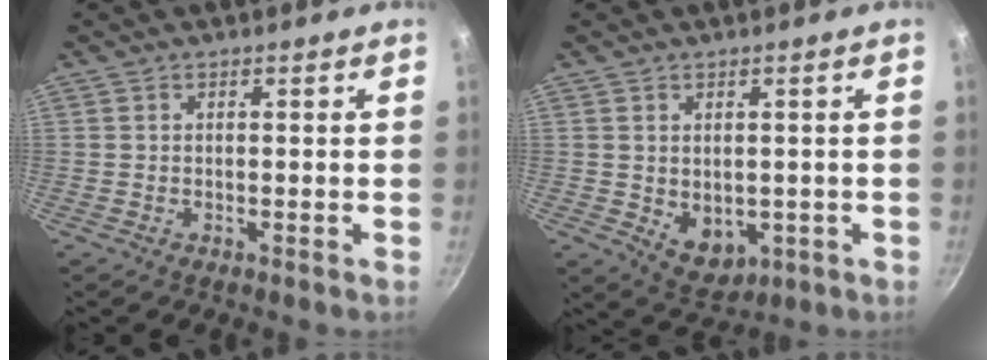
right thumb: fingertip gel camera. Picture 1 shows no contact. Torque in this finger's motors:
{"motor_torque": [-0.18, 0.51, 0.45, 0.49, -0.03]}